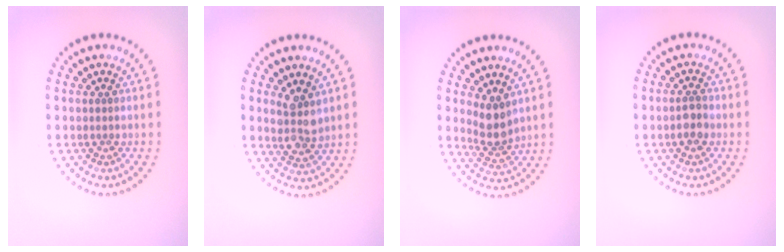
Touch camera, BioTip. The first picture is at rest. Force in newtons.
{"total": 2.9, "press": 2.6, "slide": 1.2}
{"total": 2.8, "press": 2.3, "slide": 1.7}
{"total": 1.8, "press": 1.8, "slide": 0.4}